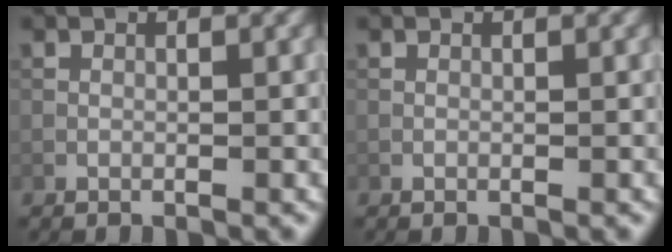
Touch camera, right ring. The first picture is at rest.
{"total": 0.0}